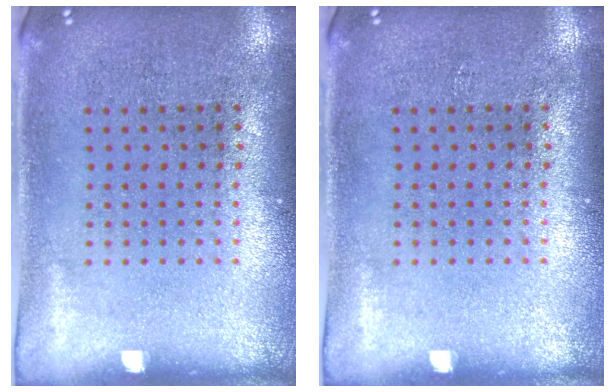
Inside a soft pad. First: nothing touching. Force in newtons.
{"total": 0.0}